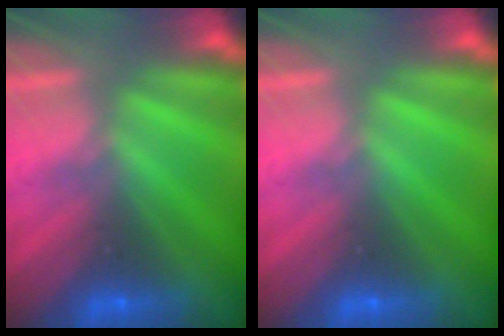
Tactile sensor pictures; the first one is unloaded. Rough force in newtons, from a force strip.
{"total": 0.0}